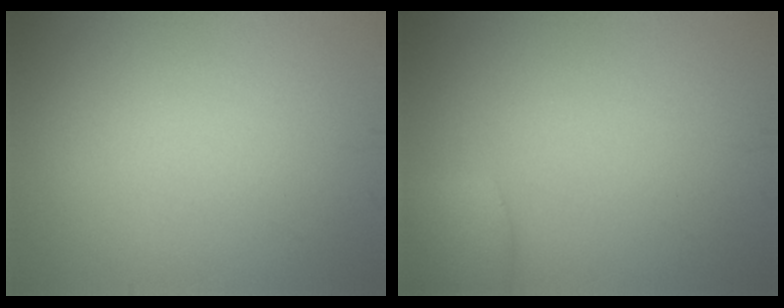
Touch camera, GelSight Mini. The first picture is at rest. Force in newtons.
{"total": 2.7, "press": 2.7, "slide": 0.1}